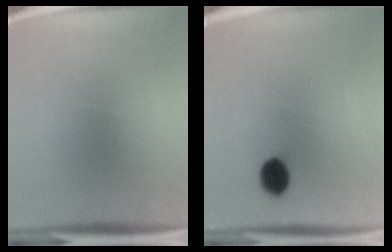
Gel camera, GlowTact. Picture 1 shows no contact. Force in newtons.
{"total": 6.0}